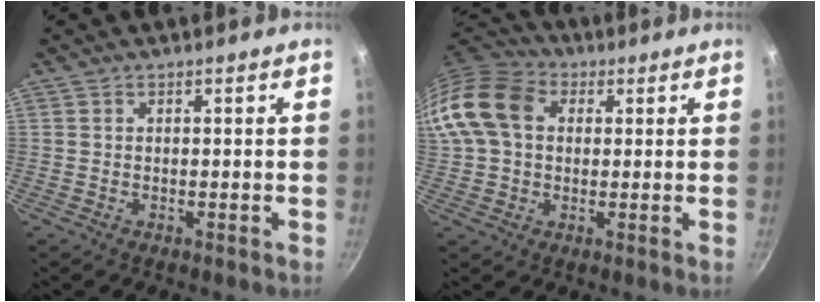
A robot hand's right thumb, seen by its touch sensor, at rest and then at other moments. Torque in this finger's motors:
{"motor_torque": [-0.41, 0.96, 0.68, 0.00, 0.43]}